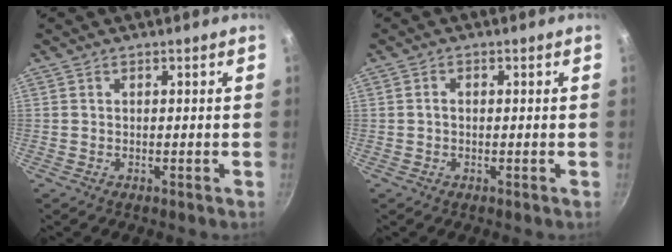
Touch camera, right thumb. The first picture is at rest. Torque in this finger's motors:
{"motor_torque": [-0.32, -0.22, 0.07, 0.01, 0.09]}